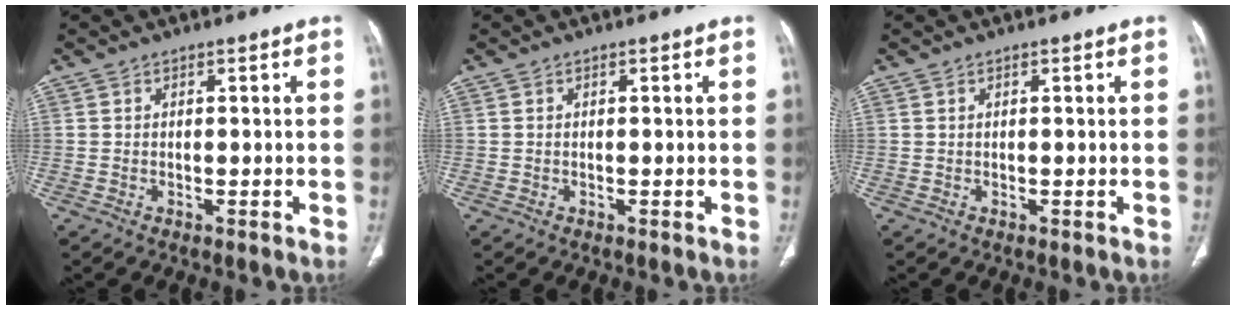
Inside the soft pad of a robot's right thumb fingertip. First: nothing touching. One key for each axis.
{"total": 0.0}
{"total": 0.0}